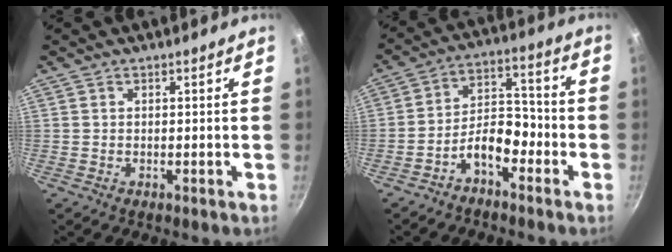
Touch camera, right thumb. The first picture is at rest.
{"total": 8.3, "force": [-4.7, 4.4, 5.2], "torque": [-0.066, 0.061, -0.087]}